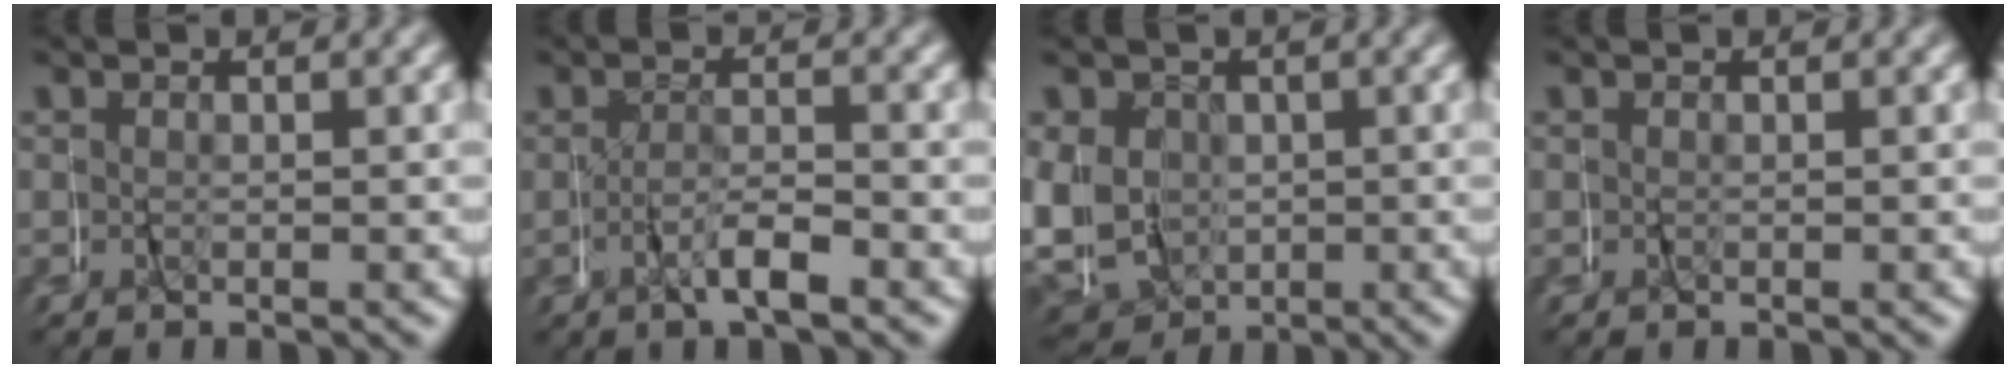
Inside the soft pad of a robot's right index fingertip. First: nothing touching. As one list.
[{"total": 2.9, "force": [-1.7, 1.1, 2.1], "torque": [-0.049, 0.004, -0.032]}, {"total": 11.2, "force": [-0.9, 10.5, 3.7], "torque": [-0.105, -0.042, -0.005]}, {"total": 0.0}]